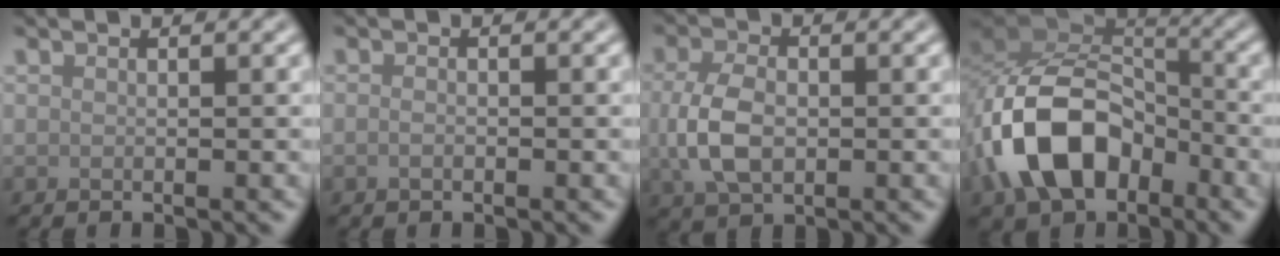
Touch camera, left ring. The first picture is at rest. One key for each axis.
{"total": 0.7, "fx": -0.3, "fy": 0.4, "fz": 0.5, "tx": -0.011, "ty": -0.001, "tz": -0.007}
{"total": 4.6, "fx": -0.3, "fy": 3.0, "fz": 3.5, "tx": -0.077, "ty": -0.003, "tz": -0.007}
{"total": 10.5, "fx": -4.5, "fy": 6.6, "fz": 6.8, "tx": -0.127, "ty": 0.016, "tz": -0.096}